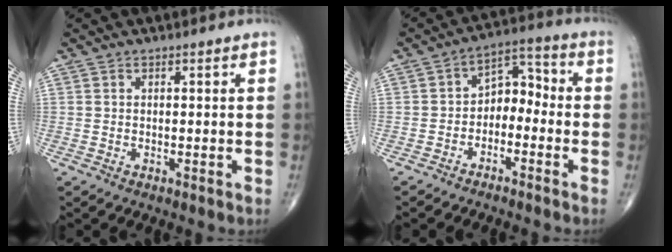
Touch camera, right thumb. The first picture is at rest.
{"total": 7.2, "force": [-2.5, 4.9, 4.6], "torque": [-0.044, 0.050, -0.054]}